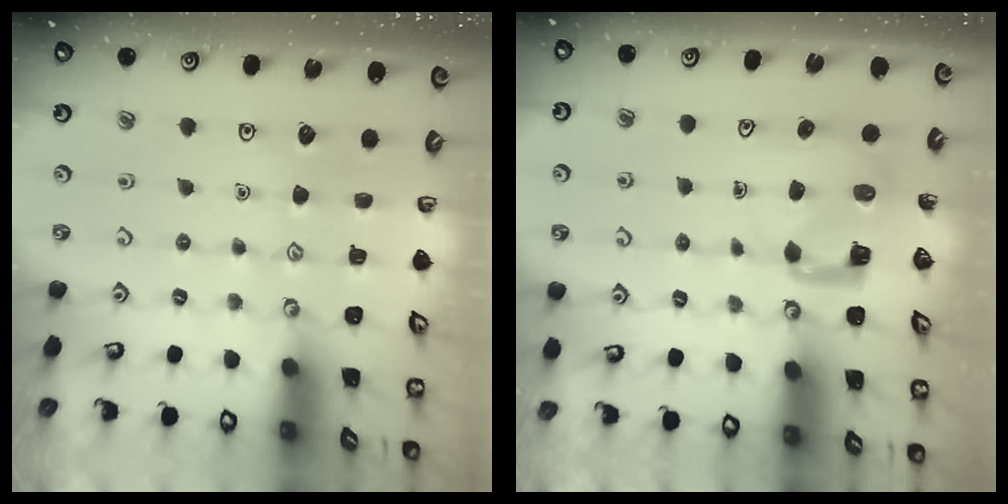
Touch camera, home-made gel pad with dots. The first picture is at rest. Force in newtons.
{"total": 4.1, "press": 4.1, "slide": 0.1}